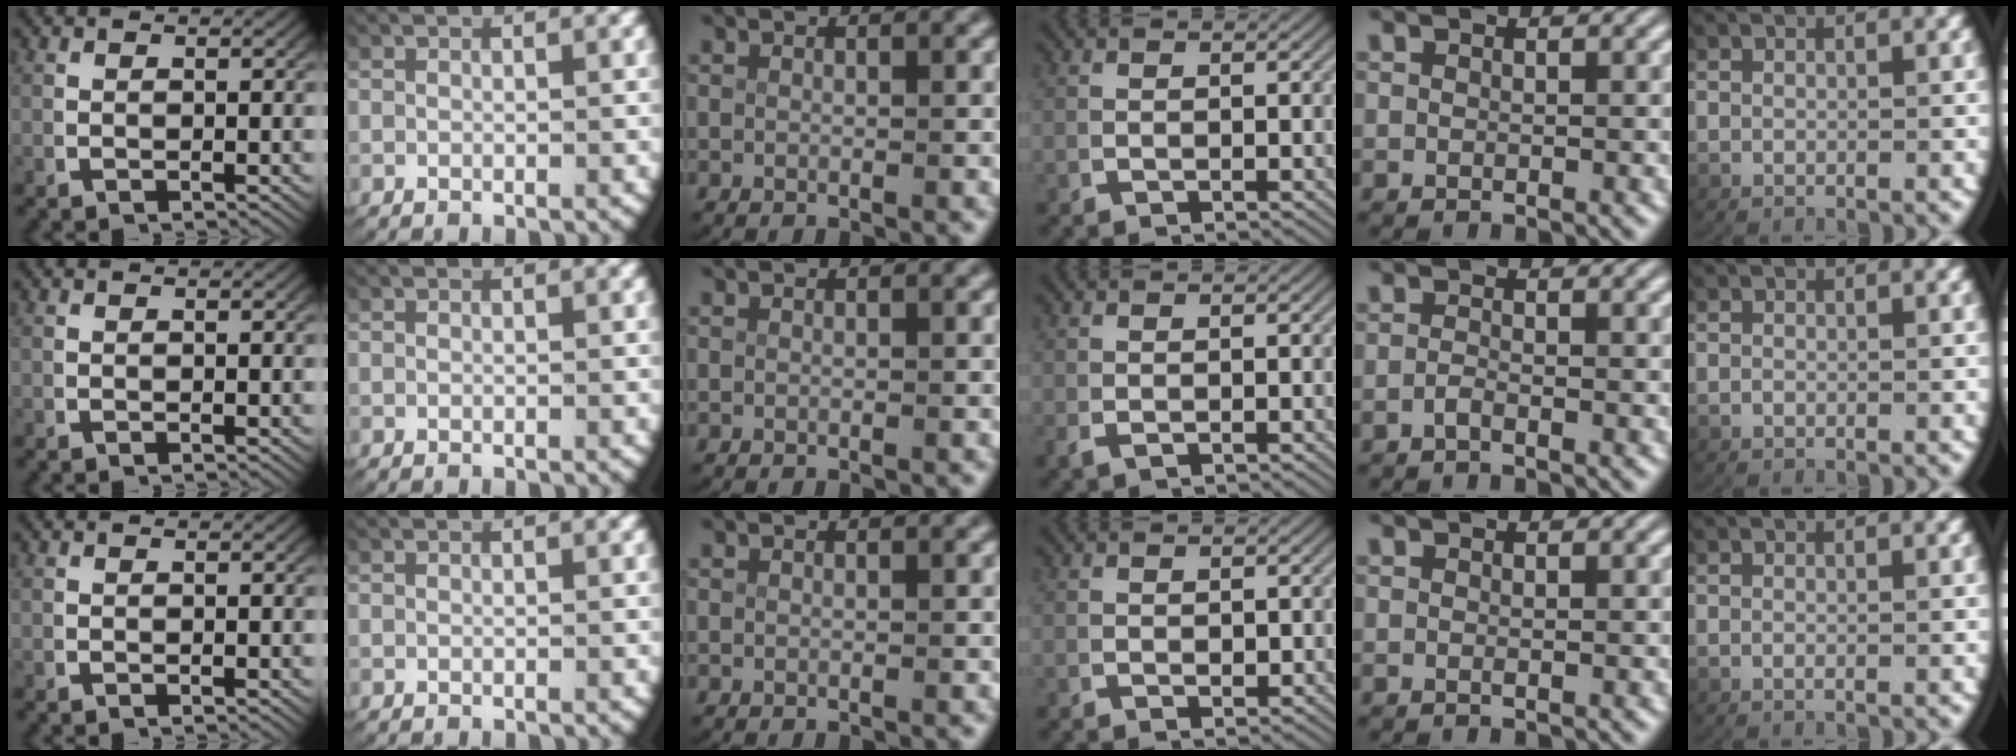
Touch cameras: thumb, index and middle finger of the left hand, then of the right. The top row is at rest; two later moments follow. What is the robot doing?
{"motion": "lift_and_place", "object": "paper"}